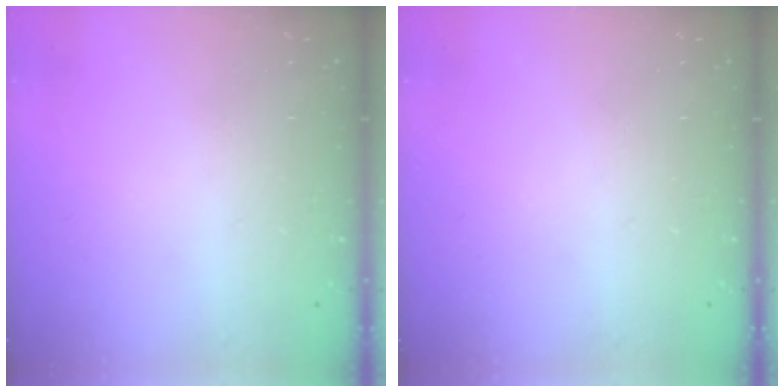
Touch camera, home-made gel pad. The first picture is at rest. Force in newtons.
{"total": 0.0}